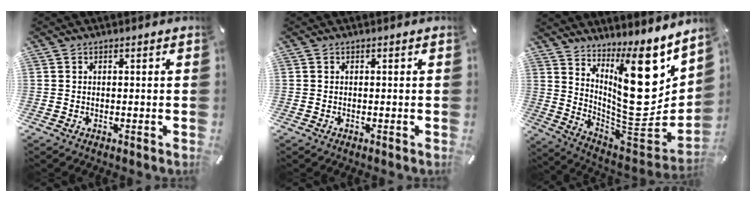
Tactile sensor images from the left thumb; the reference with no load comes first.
{"total": 0.0}
{"total": 23.2, "force": [8.8, 10.5, 18.7], "torque": [-0.261, -0.091, 0.151]}